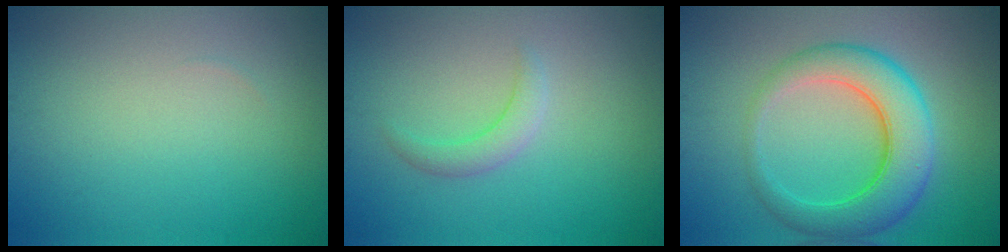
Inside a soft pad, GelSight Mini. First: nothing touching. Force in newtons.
{"total": 1.9, "press": 1.9, "slide": 0.1}
{"total": 6.8, "press": 6.8, "slide": 0.2}